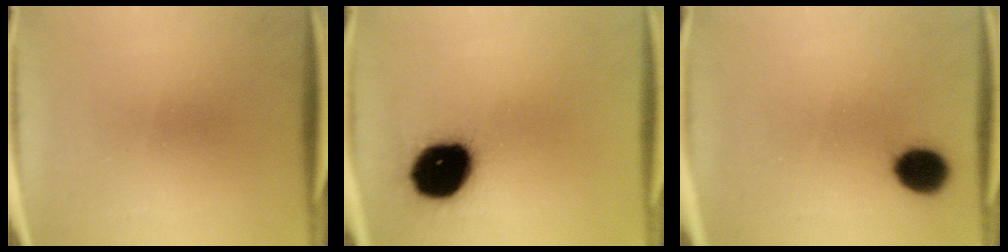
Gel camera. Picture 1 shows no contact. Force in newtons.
{"total": 19.1}
{"total": 6.3}